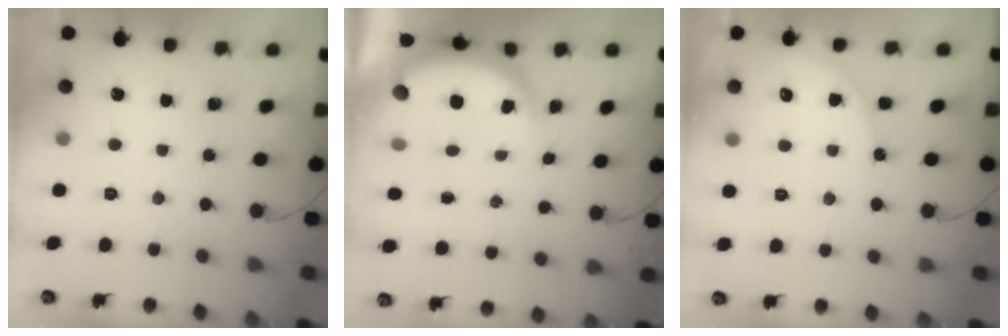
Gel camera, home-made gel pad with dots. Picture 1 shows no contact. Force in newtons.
{"total": 5.2, "press": 5.2, "slide": 0.5}
{"total": 5.6, "press": 5.6, "slide": 0.2}